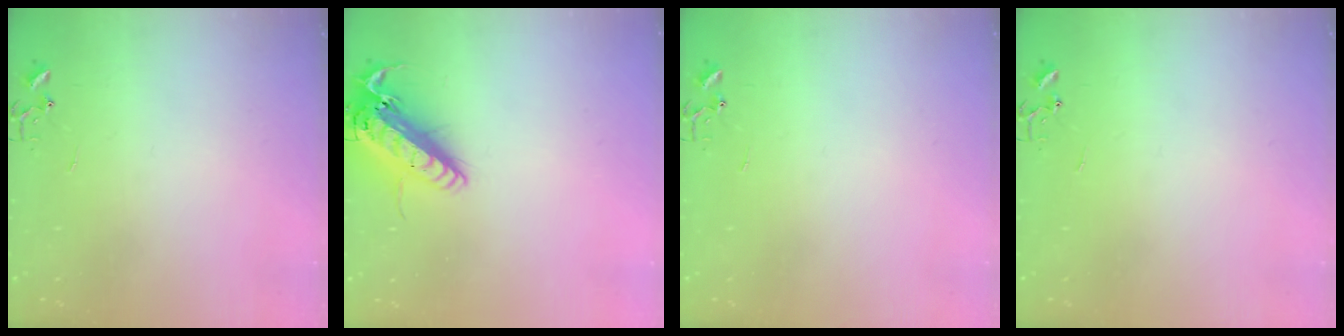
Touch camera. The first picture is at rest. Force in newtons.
{"total": 17.8, "press": 17.5, "slide": 3.3}
{"total": 0.0}
{"total": 0.0}